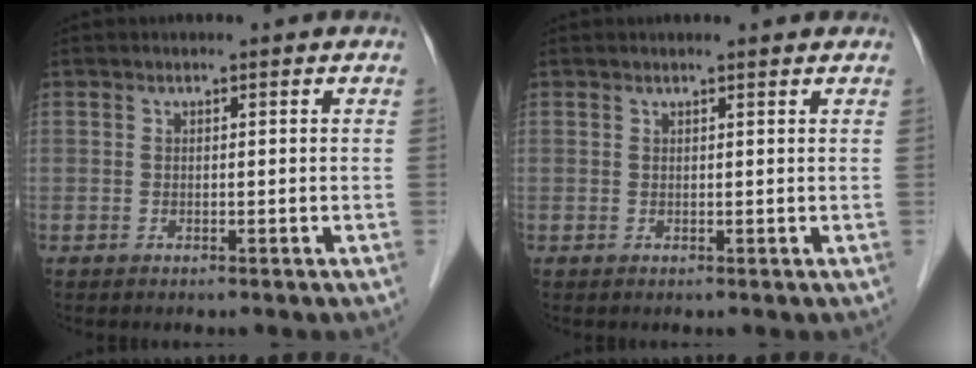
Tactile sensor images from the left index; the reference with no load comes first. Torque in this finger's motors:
{"motor_torque": [0.16, -0.13, -0.02, -0.03]}